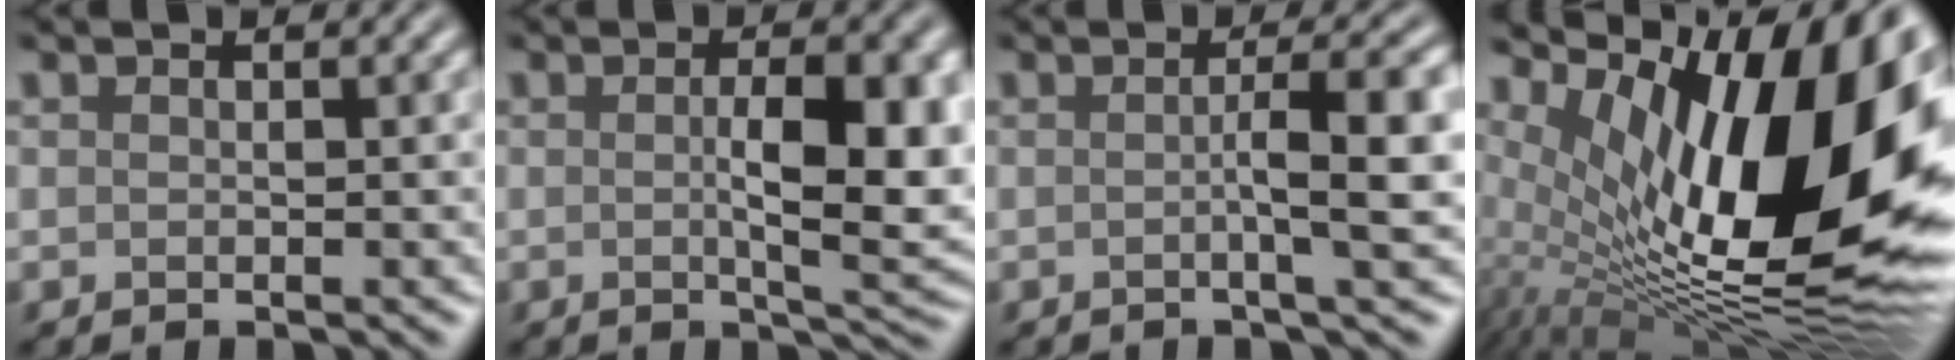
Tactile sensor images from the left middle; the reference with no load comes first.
{"total": 7.3, "force": [0.1, 2.0, 7.0], "torque": [-0.102, -0.006, 0.005]}
{"total": 4.8, "force": [-0.1, 0.8, 4.7], "torque": [-0.064, 0.005, -0.006]}
{"total": 18.2, "force": [3.1, 7.8, 16.2], "torque": [-0.247, 0.010, 0.048]}